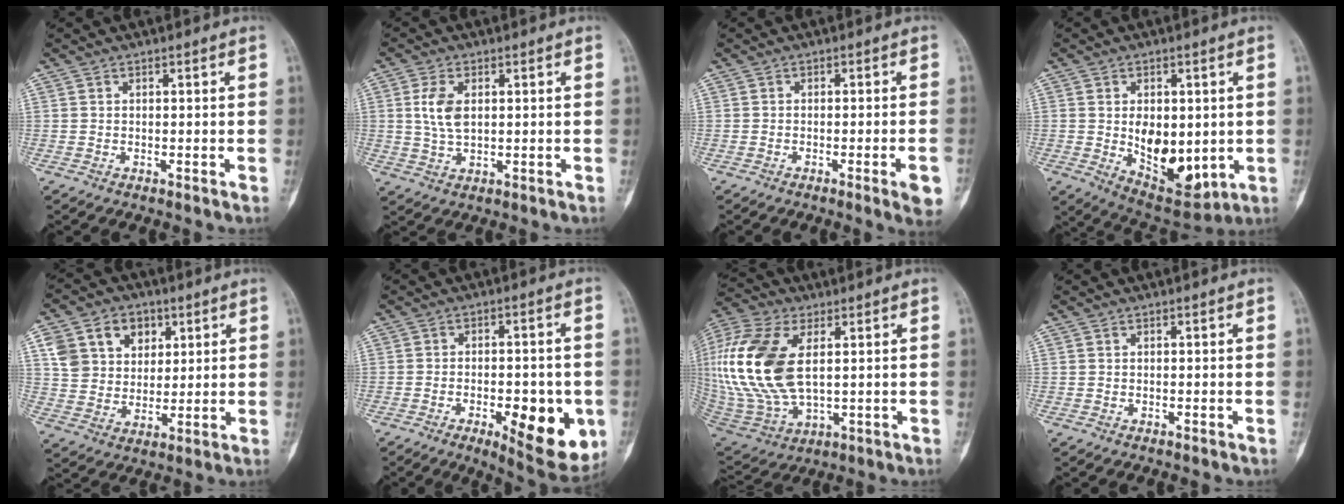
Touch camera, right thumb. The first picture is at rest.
{"total": 6.0, "force": [1.3, 3.3, 4.8], "torque": [-0.095, -0.003, 0.025]}
{"total": 4.7, "force": [-1.9, 0.4, 4.3], "torque": [-0.053, 0.002, -0.026]}
{"total": 13.3, "force": [-0.5, 7.7, 10.9], "torque": [-0.128, -0.020, 0.018]}
{"total": 13.0, "force": [5.4, 10.0, 6.3], "torque": [-0.070, -0.008, 0.102]}
{"total": 14.1, "force": [-4.3, 5.6, 12.2], "torque": [-0.139, 0.001, -0.046]}
{"total": 23.1, "force": [4.1, 12.5, 19.0], "torque": [-0.427, -0.017, 0.080]}
{"total": 0.0}